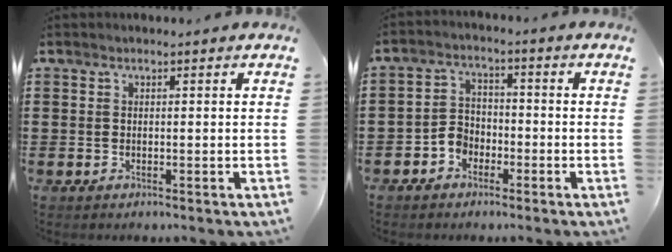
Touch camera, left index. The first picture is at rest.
{"total": 3.6, "force": [-2.5, 2.4, 1.0], "torque": [-0.028, 0.009, -0.052]}